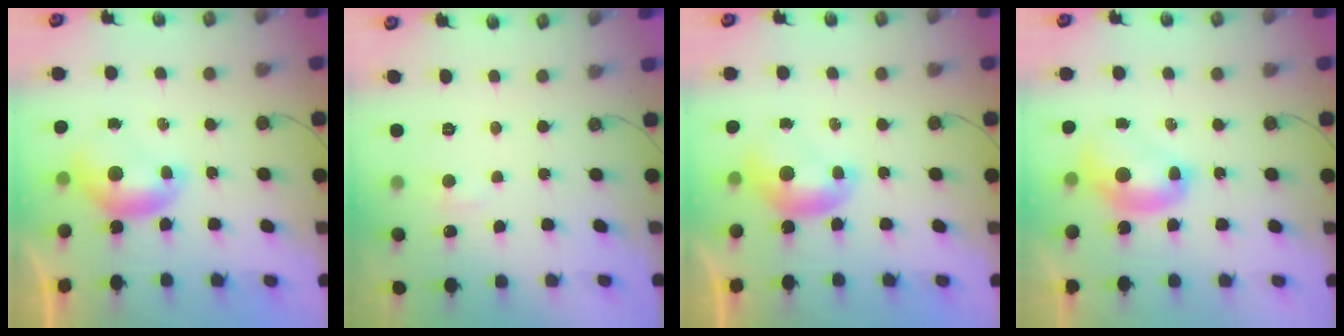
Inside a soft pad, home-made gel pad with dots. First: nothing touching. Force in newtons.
{"total": 1.8, "press": 1.7, "slide": 0.6}
{"total": 0.0}
{"total": 2.7, "press": 2.7, "slide": 0.1}